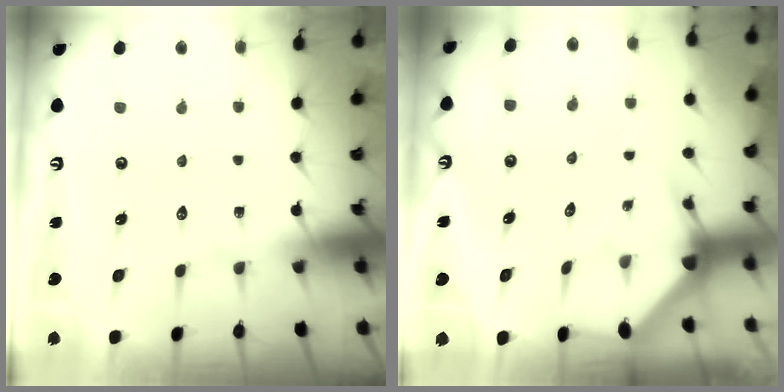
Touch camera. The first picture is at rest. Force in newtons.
{"total": 3.1, "press": 3.1, "slide": 0.3}